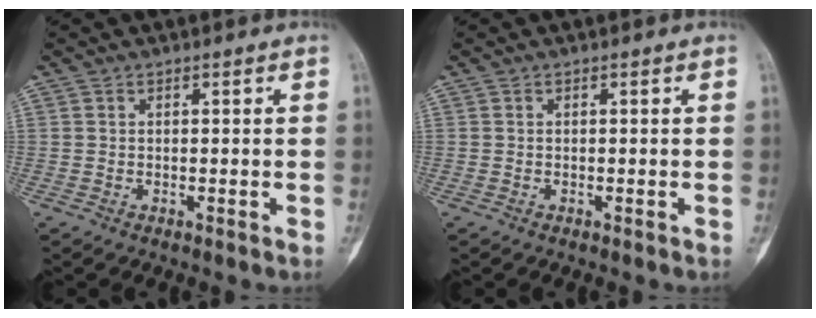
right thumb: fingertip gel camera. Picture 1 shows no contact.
{"total": 0.0}